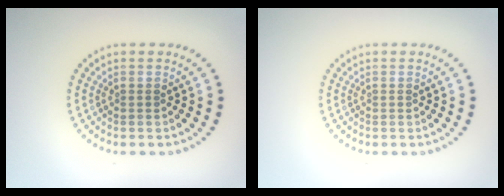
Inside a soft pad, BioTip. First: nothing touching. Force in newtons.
{"total": 0.0}